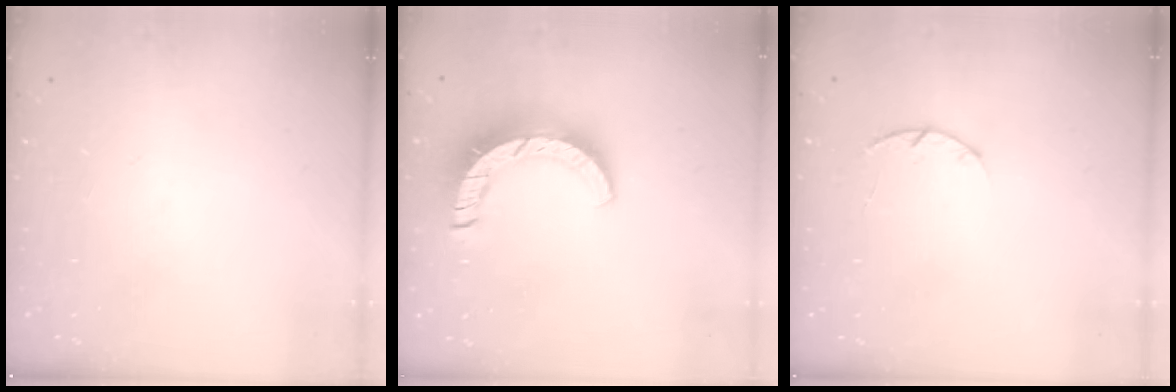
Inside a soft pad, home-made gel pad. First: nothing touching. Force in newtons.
{"total": 11.4, "press": 11.3, "slide": 1.1}
{"total": 2.9, "press": 2.9, "slide": 0.5}